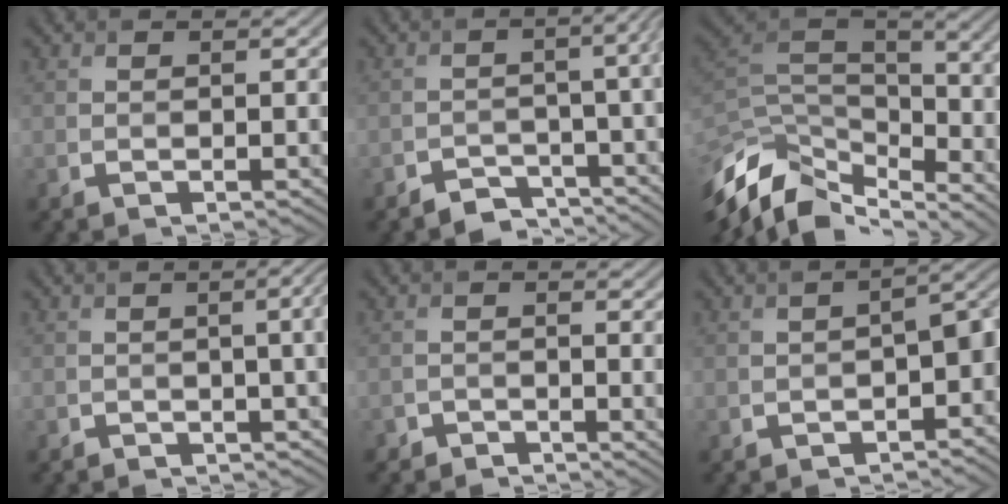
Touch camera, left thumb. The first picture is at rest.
{"total": 4.5, "force": [-3.4, 1.4, 2.7], "torque": [-0.043, -0.005, -0.054]}
{"total": 15.0, "force": [-8.6, 7.5, 9.8], "torque": [-0.260, -0.023, -0.141]}
{"total": 3.5, "force": [-0.3, 1.1, 3.3], "torque": [-0.035, 0.006, -0.008]}
{"total": 2.2, "force": [-1.5, 1.1, 1.2], "torque": [-0.021, -0.005, -0.025]}
{"total": 5.3, "force": [-2.3, 2.6, 4.0], "torque": [-0.041, -0.014, -0.034]}